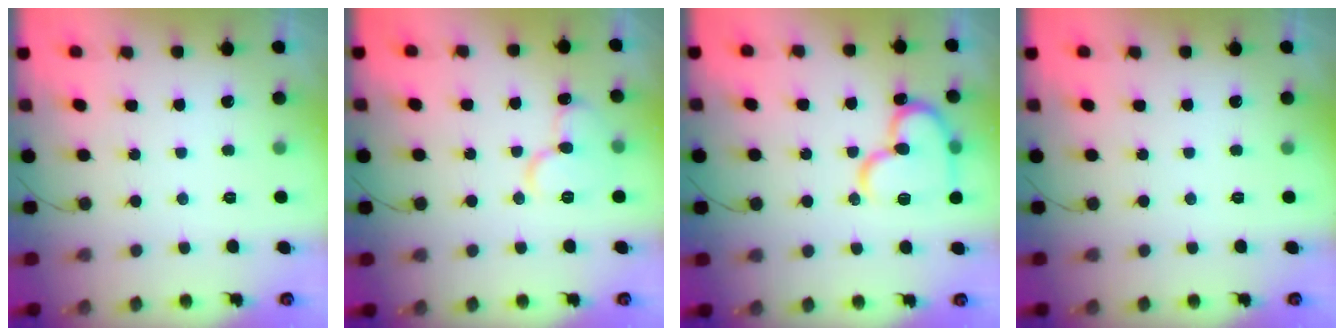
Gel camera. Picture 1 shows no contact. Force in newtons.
{"total": 10.7, "press": 10.6, "slide": 1.5}
{"total": 17.4, "press": 17.3, "slide": 1.8}
{"total": 0.0}